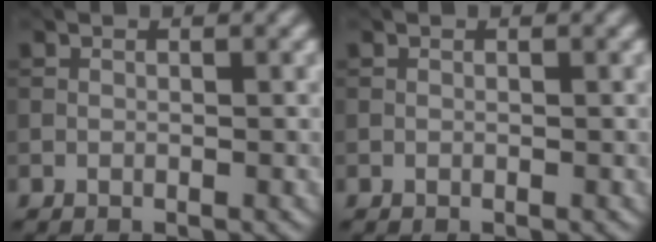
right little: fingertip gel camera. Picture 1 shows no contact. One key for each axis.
{"total": 0.0}